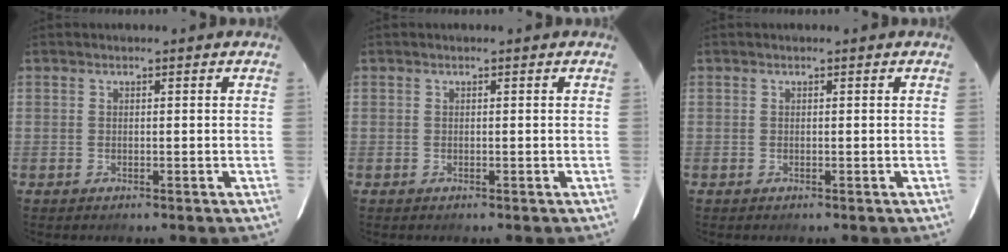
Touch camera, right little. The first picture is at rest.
{"total": 0.0}
{"total": 0.0}